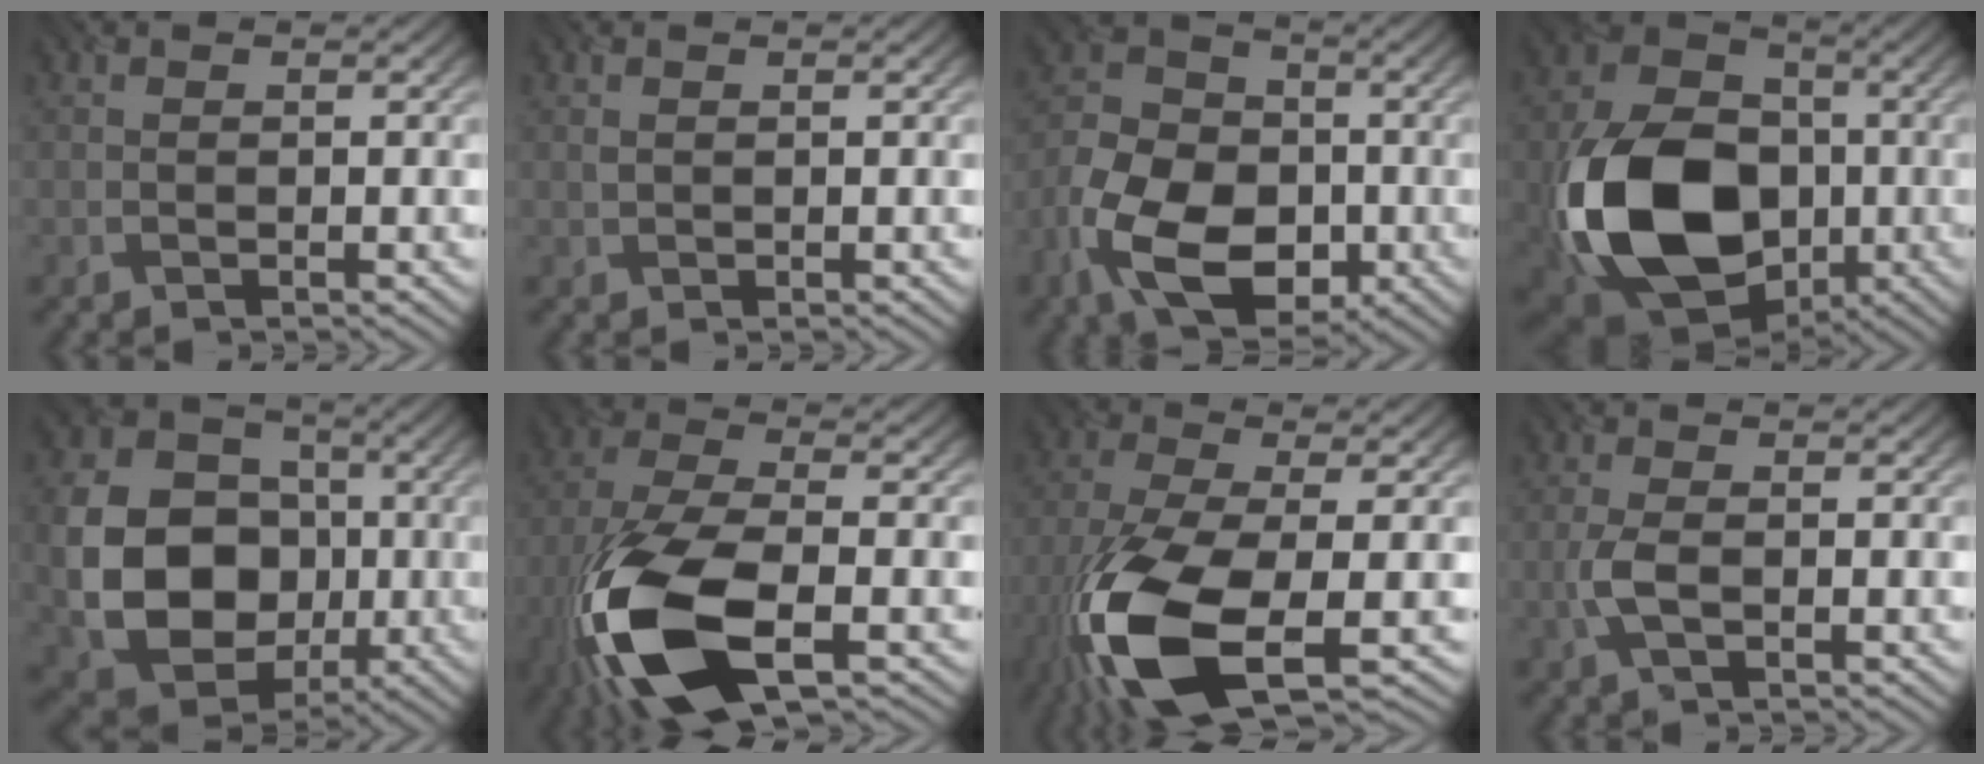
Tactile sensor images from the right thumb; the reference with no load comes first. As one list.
[{"total": 0.6, "force": [0.3, 0.5, 0.3], "torque": [-0.010, -0.002, 0.009]}, {"total": 13.6, "force": [-5.3, 8.8, 8.9], "torque": [-0.200, -0.025, -0.111]}, {"total": 18.8, "force": [-4.2, 13.6, 12.3], "torque": [-0.265, -0.039, -0.077]}, {"total": 15.6, "force": [-2.0, 12.6, 8.9], "torque": [-0.211, -0.028, -0.035]}, {"total": 15.2, "force": [-6.6, 6.4, 12.1], "torque": [-0.294, -0.036, -0.133]}, {"total": 14.4, "force": [-5.8, 5.5, 12.0], "torque": [-0.290, -0.036, -0.111]}, {"total": 3.0, "force": [-0.7, 1.2, 2.6], "torque": [-0.069, -0.001, -0.019]}]